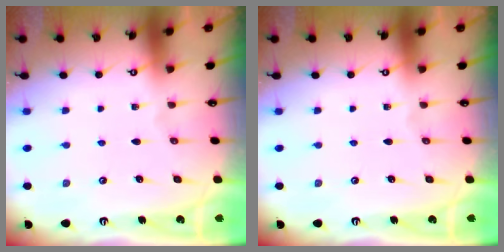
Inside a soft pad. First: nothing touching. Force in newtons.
{"total": 0.0}